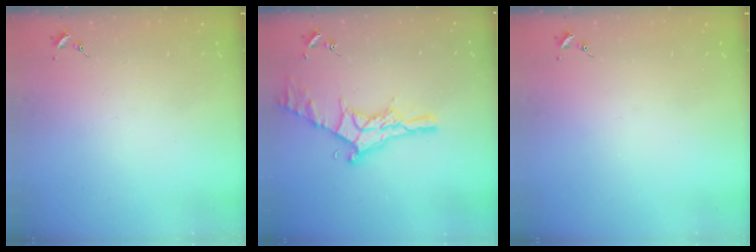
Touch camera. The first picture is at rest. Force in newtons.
{"total": 17.0, "press": 17.0, "slide": 1.2}
{"total": 0.0}